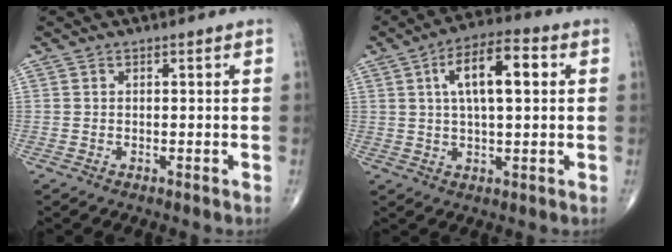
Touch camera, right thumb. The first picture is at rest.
{"total": 11.5, "force": [2.8, 4.4, 10.2], "torque": [-0.168, 0.016, 0.041]}